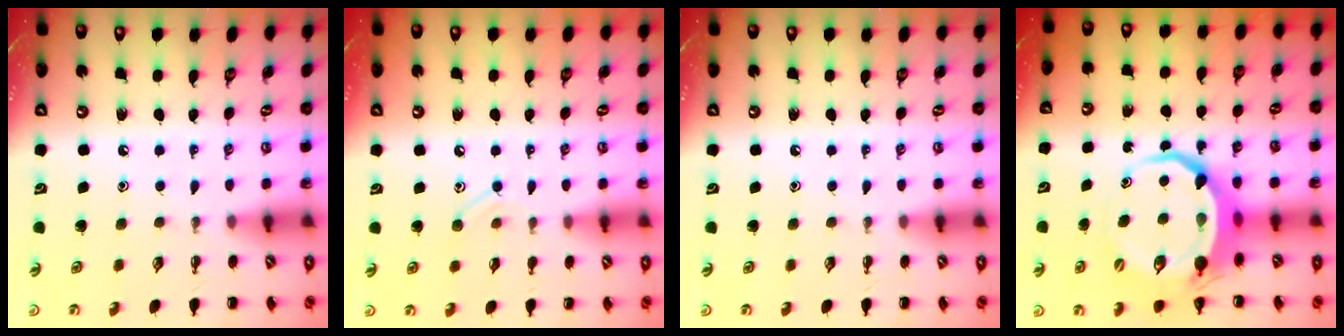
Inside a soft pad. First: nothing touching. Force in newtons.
{"total": 7.1, "press": 6.9, "slide": 1.8}
{"total": 0.0}
{"total": 9.3, "press": 9.0, "slide": 2.5}